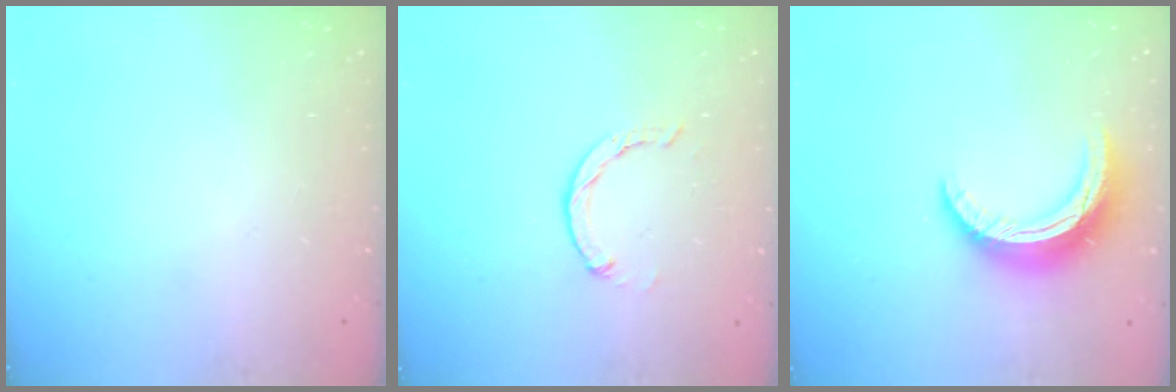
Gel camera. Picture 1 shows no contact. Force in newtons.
{"total": 2.7, "press": 2.7, "slide": 0.5}
{"total": 12.2, "press": 12.1, "slide": 0.9}